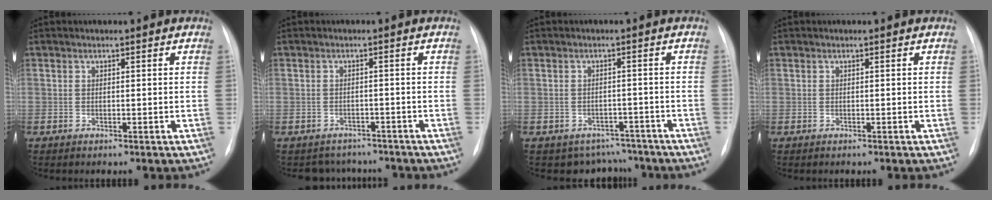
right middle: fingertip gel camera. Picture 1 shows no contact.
{"total": 4.9, "force": [-4.4, 2.2, -0.3], "torque": [0.006, 0.012, -0.054]}
{"total": 5.8, "force": [-4.9, 2.9, -0.7], "torque": [0.023, 0.024, -0.059]}
{"total": 0.0}